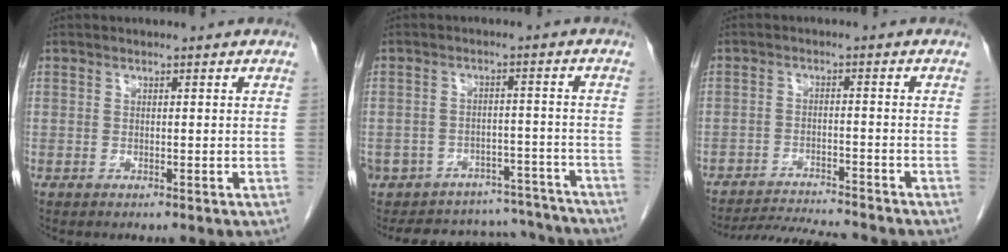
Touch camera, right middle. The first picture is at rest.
{"total": 16.3, "force": [-14.9, 6.3, 2.1], "torque": [-0.042, 0.035, -0.180]}
{"total": 9.9, "force": [-9.4, 0.1, 2.8], "torque": [-0.040, -0.012, -0.150]}